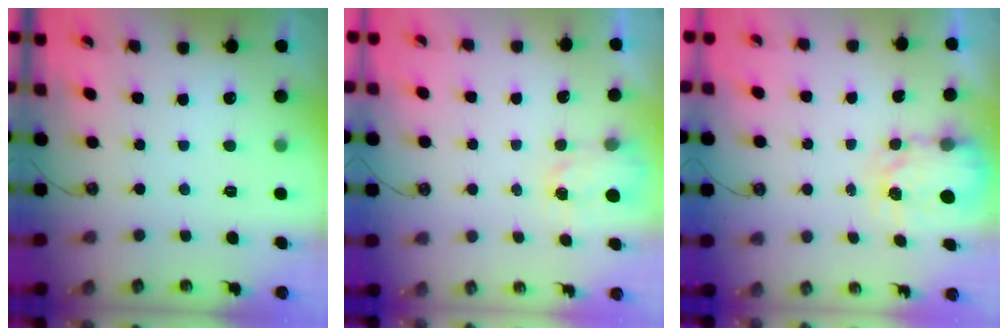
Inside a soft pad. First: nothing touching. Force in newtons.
{"total": 1.5, "press": 1.5, "slide": 0.2}
{"total": 4.5, "press": 4.5, "slide": 0.5}